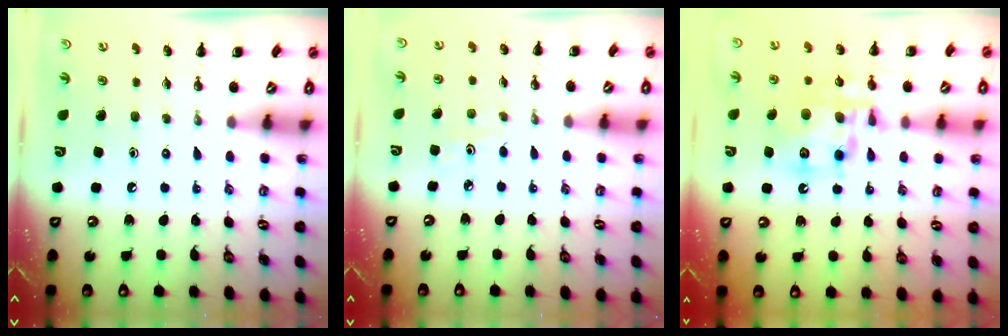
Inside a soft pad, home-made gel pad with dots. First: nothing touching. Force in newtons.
{"total": 2.6, "press": 2.3, "slide": 1.1}
{"total": 13.2, "press": 12.8, "slide": 3.3}